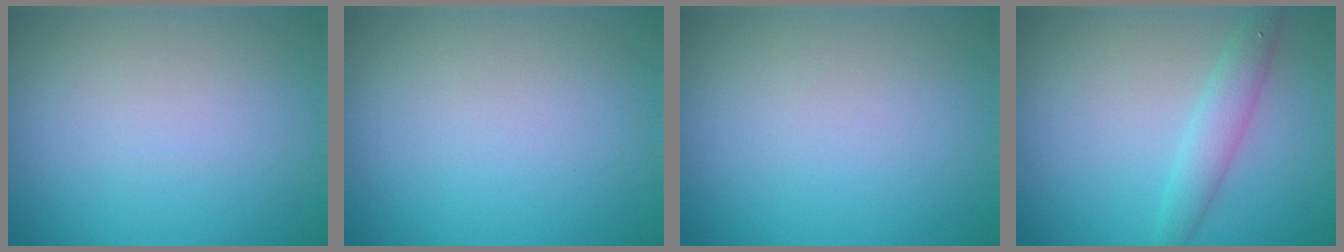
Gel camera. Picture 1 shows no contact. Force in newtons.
{"total": 0.0}
{"total": 0.0}
{"total": 2.5, "press": 2.5, "slide": 0.2}